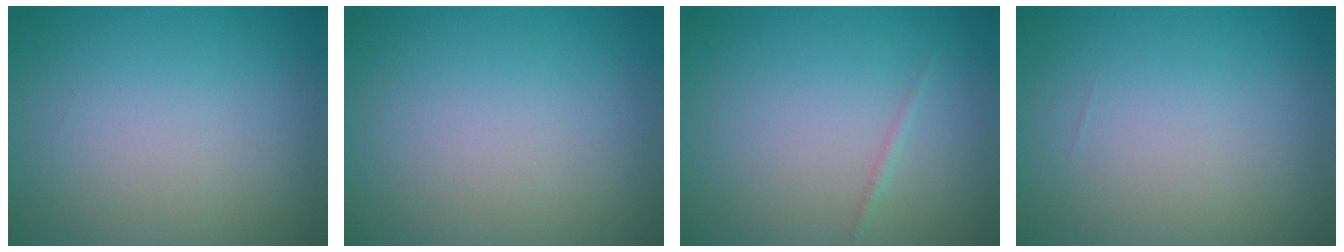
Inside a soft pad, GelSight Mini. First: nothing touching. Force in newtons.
{"total": 0.0}
{"total": 0.5, "press": 0.5, "slide": 0.0}
{"total": 0.0}